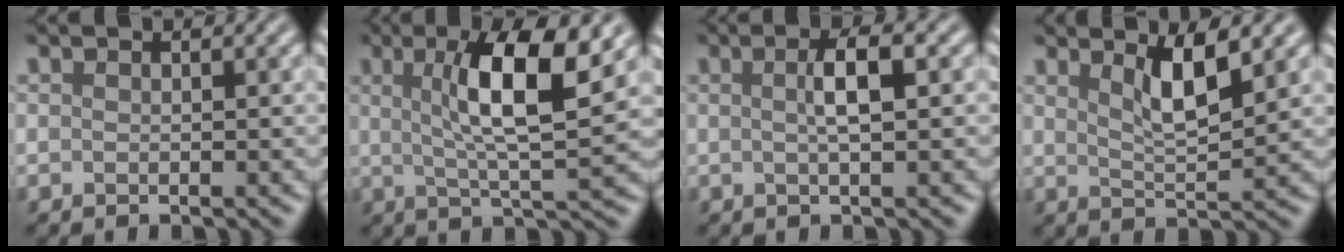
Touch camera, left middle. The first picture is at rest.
{"total": 7.9, "force": [2.0, 1.7, 7.5], "torque": [-0.120, 0.001, 0.031]}
{"total": 2.6, "force": [0.2, 0.4, 2.6], "torque": [-0.045, 0.009, -0.001]}
{"total": 3.8, "force": [1.7, 0.9, 3.2], "torque": [-0.059, -0.005, 0.031]}